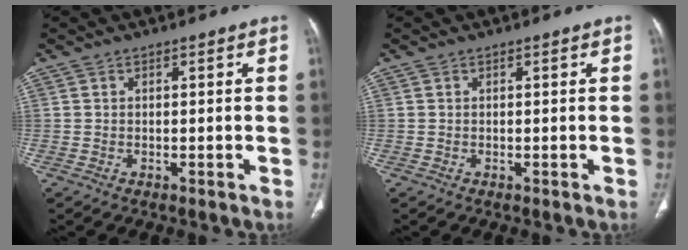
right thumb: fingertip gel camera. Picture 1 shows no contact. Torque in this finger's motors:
{"motor_torque": [-0.20, 0.20, -0.02, -0.01, 0.00]}